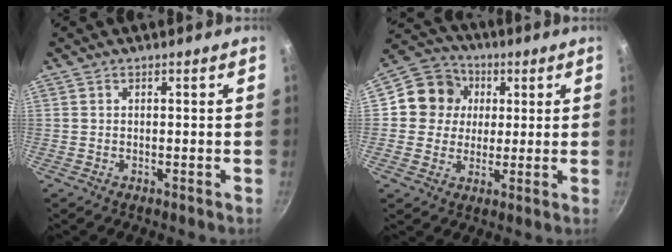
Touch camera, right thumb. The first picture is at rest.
{"total": 10.4, "force": [2.0, 9.6, 3.3], "torque": [-0.018, 0.014, 0.018]}